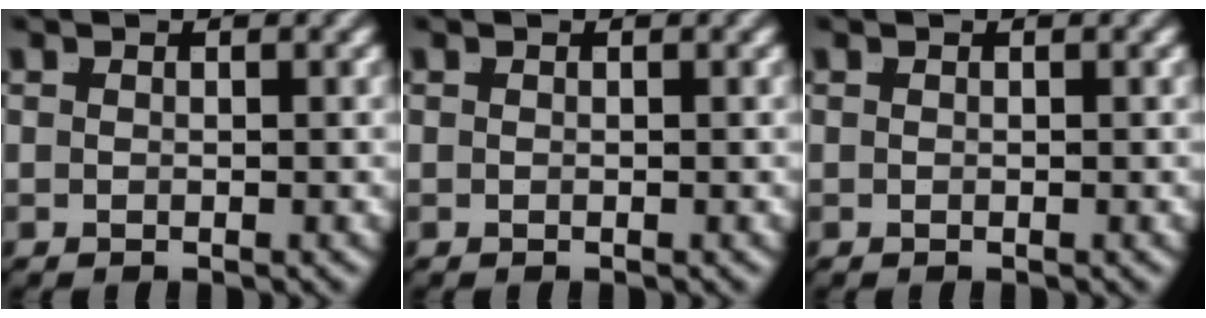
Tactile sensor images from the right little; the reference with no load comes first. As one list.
[{"total": 0.0}, {"total": 0.0}]